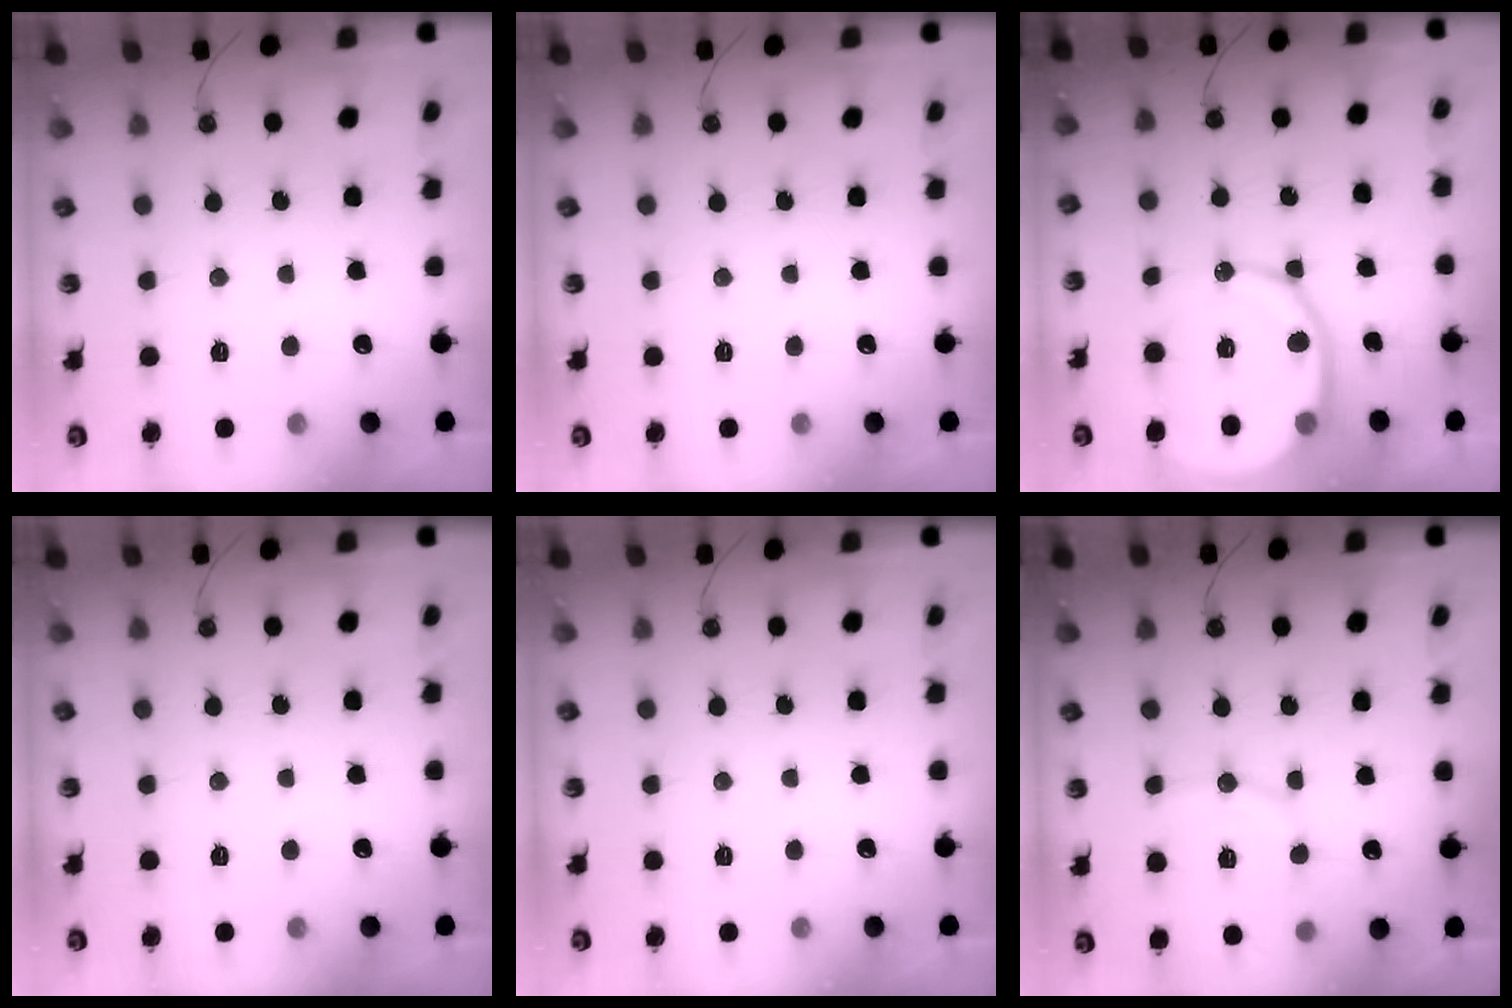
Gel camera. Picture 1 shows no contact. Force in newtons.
{"total": 0.0}
{"total": 15.0, "press": 14.9, "slide": 1.6}
{"total": 0.0}
{"total": 0.0}
{"total": 9.7, "press": 9.5, "slide": 1.8}